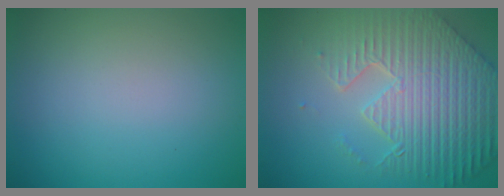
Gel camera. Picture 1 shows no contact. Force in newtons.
{"total": 9.3, "press": 6.5, "slide": 6.6}